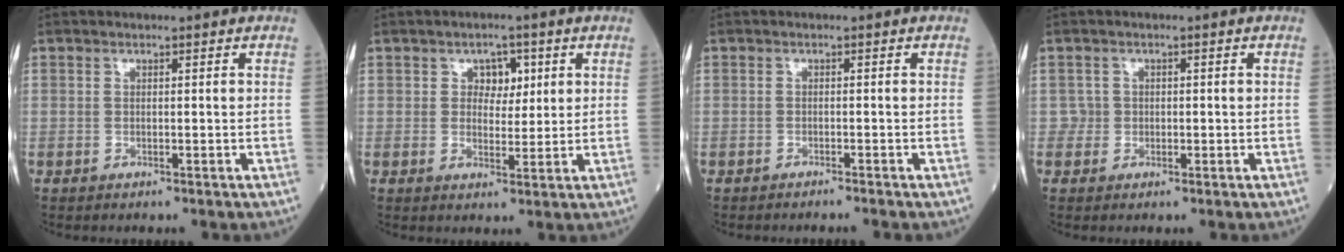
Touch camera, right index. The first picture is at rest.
{"total": 3.8, "force": [1.5, 2.5, 2.5], "torque": [-0.028, 0.006, 0.023]}
{"total": 1.9, "force": [-1.7, -0.3, 0.7], "torque": [-0.009, 0.001, -0.020]}
{"total": 1.5, "force": [-0.1, 1.5, -0.1], "torque": [0.011, 0.007, -0.003]}